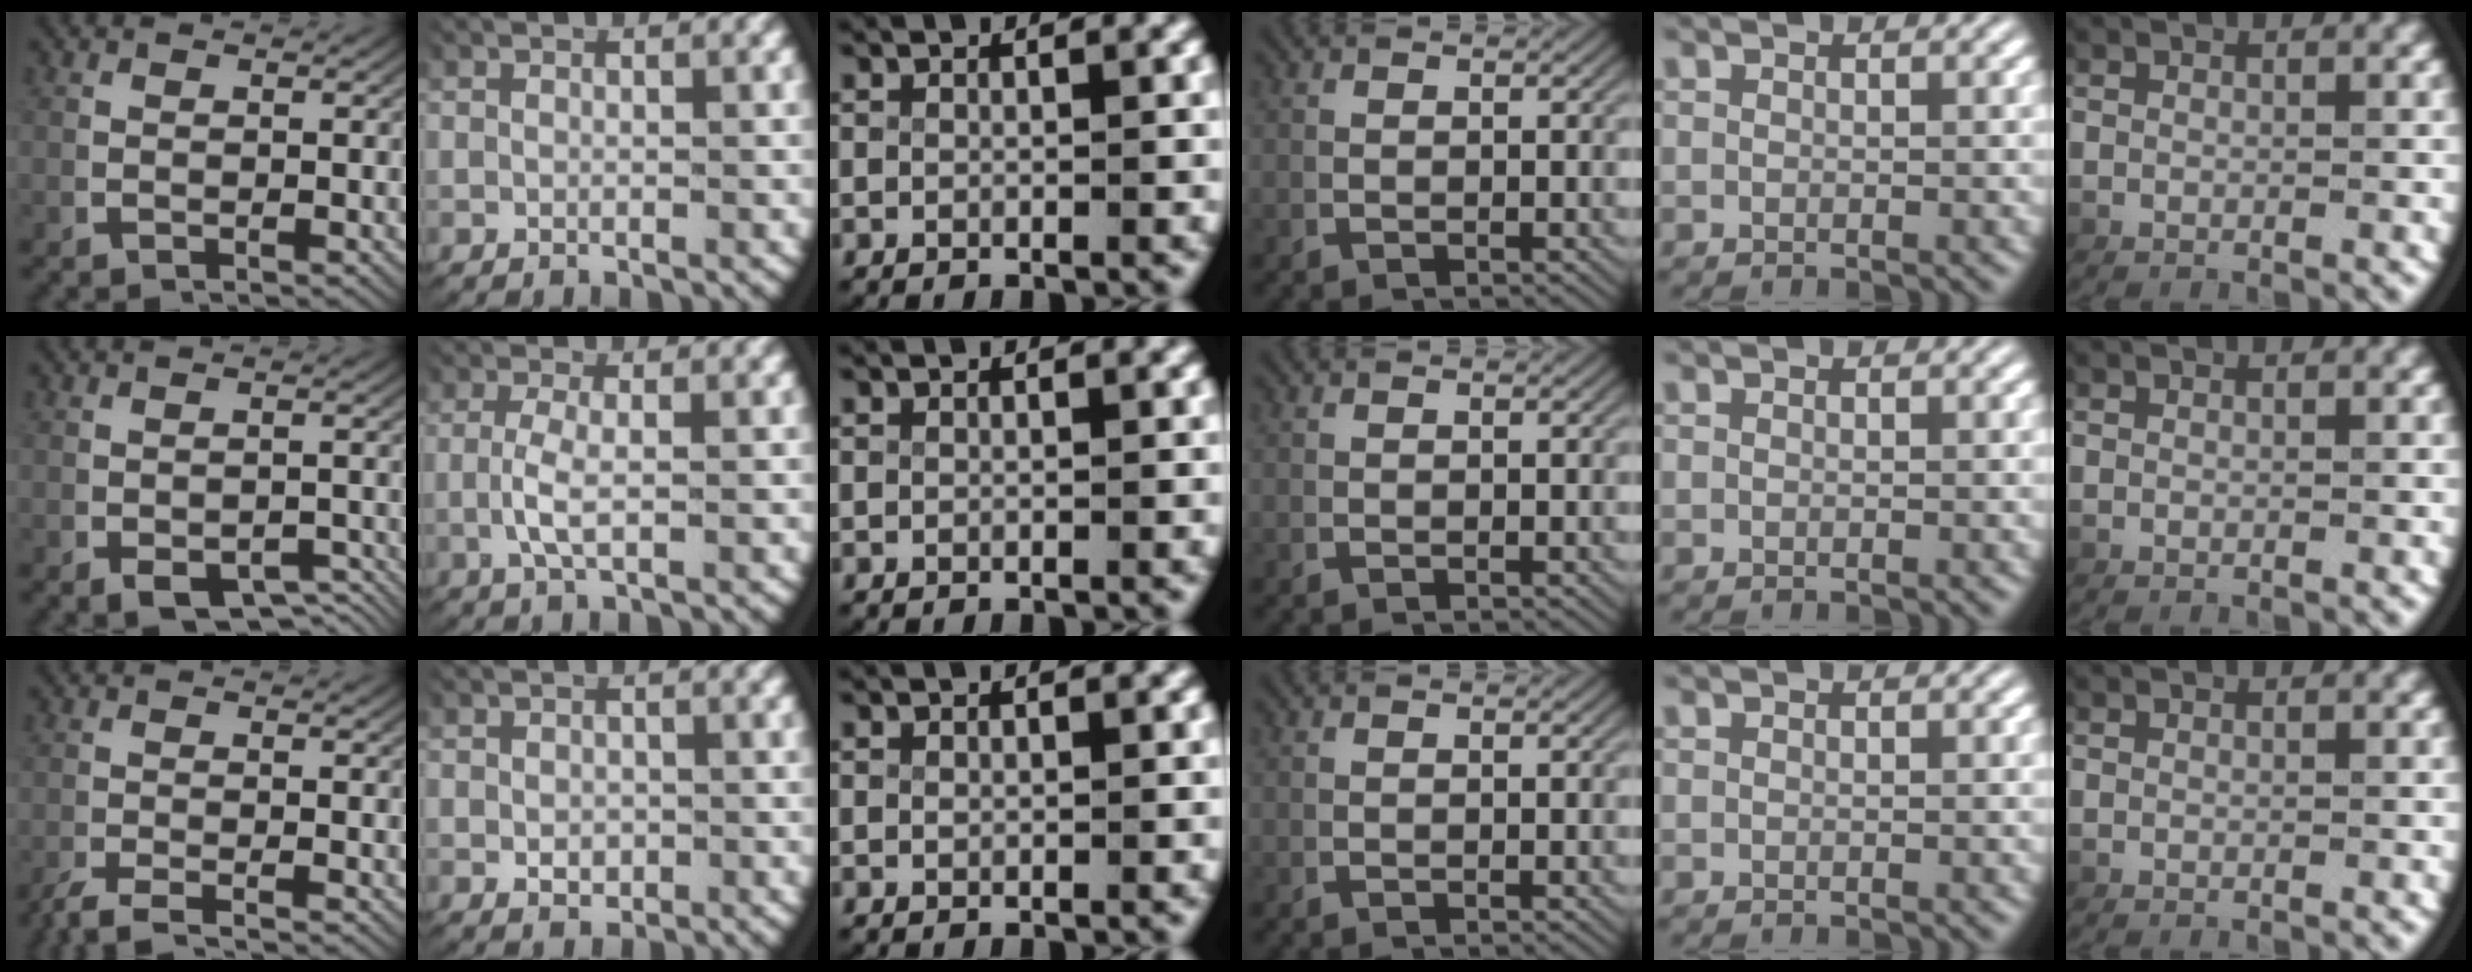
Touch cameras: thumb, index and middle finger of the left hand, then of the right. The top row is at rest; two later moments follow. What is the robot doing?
{"motion": "lift_and_place", "object": "card"}